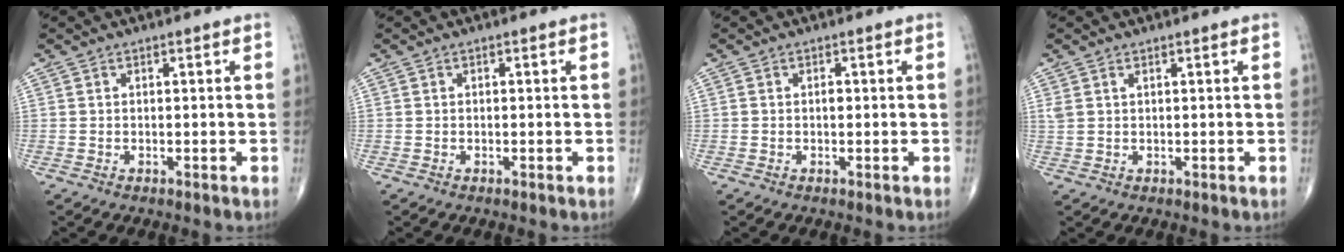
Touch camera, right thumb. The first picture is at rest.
{"total": 0.0}
{"total": 0.8, "force": [-0.1, 0.5, 0.6], "torque": [-0.008, 0.001, -0.003]}
{"total": 1.4, "force": [0.7, 0.6, 1.0], "torque": [-0.026, 0.011, 0.023]}